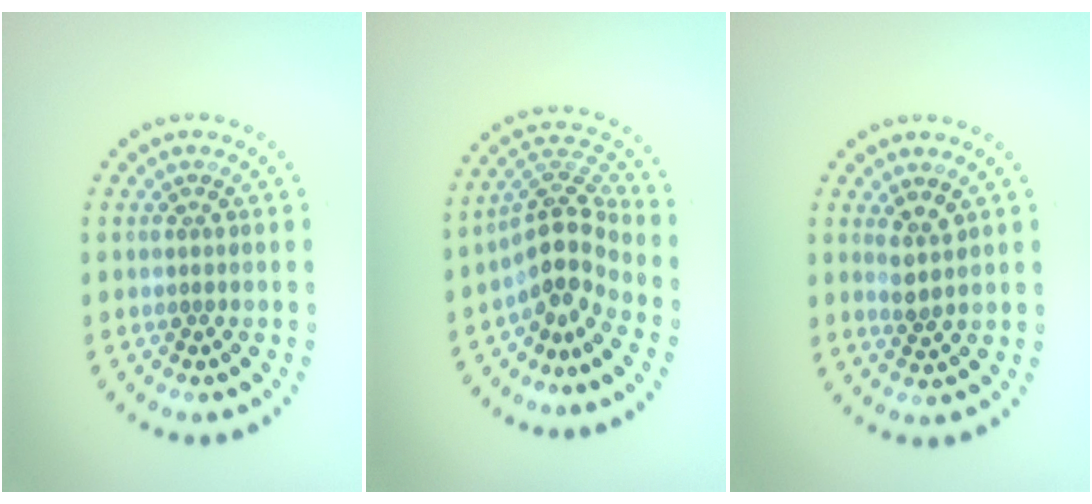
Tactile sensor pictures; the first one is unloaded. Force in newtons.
{"total": 4.0, "press": 2.9, "slide": 2.8}
{"total": 1.9, "press": 1.5, "slide": 1.1}